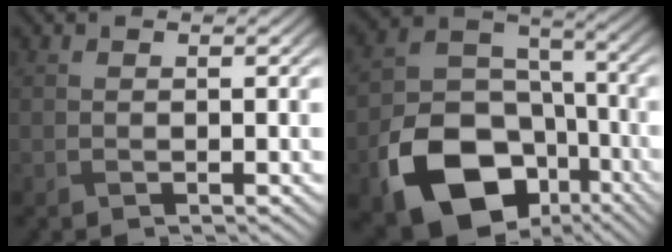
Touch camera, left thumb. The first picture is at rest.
{"total": 16.3, "force": [-8.1, 11.2, 8.7], "torque": [-0.178, -0.049, -0.137]}